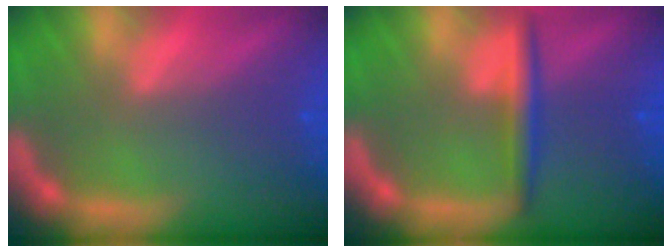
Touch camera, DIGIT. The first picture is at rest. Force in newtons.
{"total": 3.0}